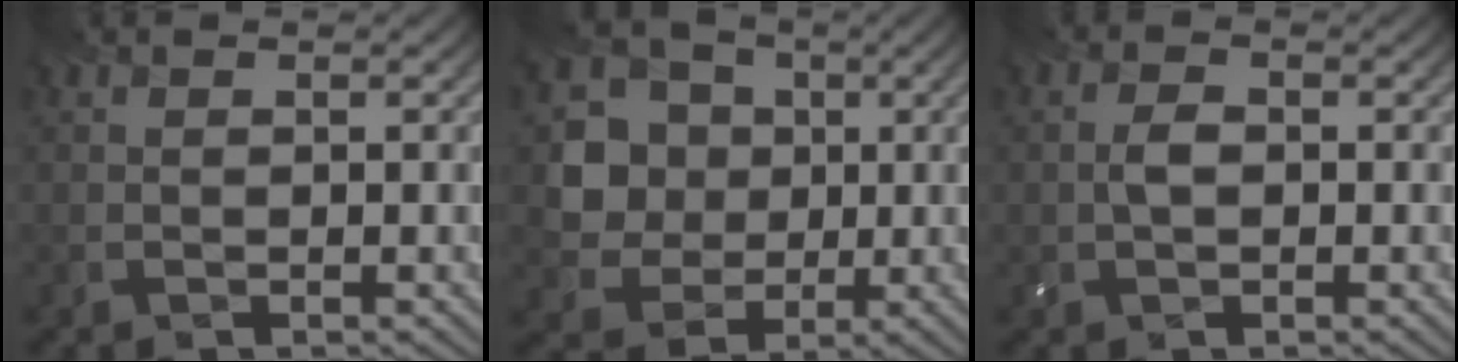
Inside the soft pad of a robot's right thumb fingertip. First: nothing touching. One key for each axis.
{"total": 7.4, "fx": 0.8, "fy": 6.8, "fz": 2.9, "tx": -0.083, "ty": -0.005, "tz": 0.008}
{"total": 1.9, "fx": -0.2, "fy": 1.1, "fz": 1.5, "tx": -0.036, "ty": 0.004, "tz": -0.006}